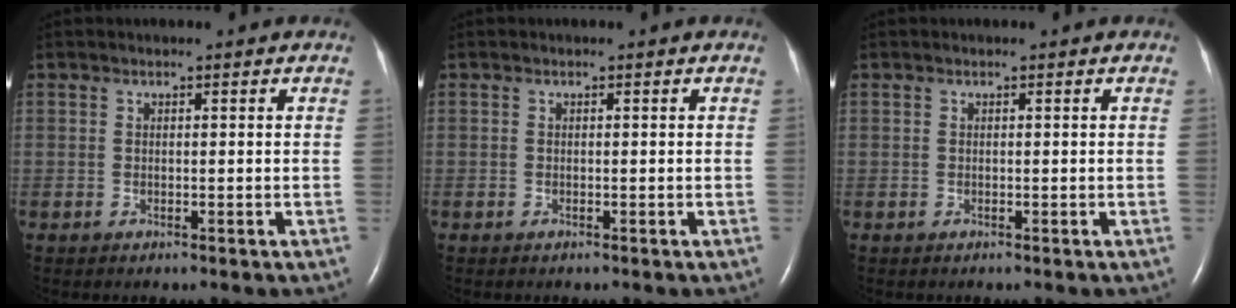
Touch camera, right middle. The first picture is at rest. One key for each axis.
{"total": 0.0}
{"total": 0.0}